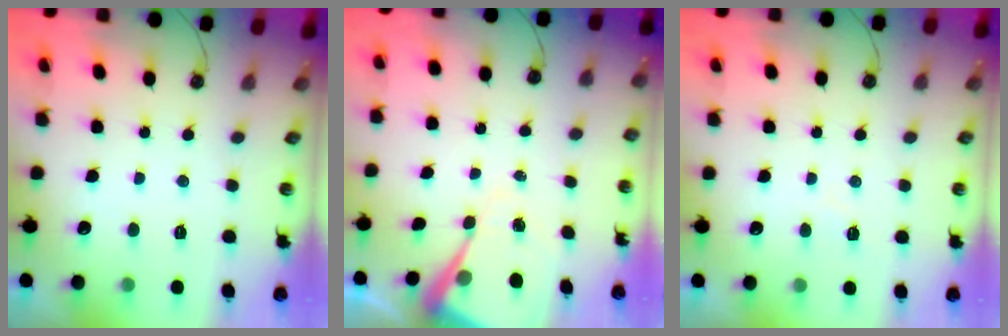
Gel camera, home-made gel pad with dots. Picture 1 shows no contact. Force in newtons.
{"total": 8.4, "press": 8.4, "slide": 0.5}
{"total": 5.4, "press": 5.3, "slide": 0.8}